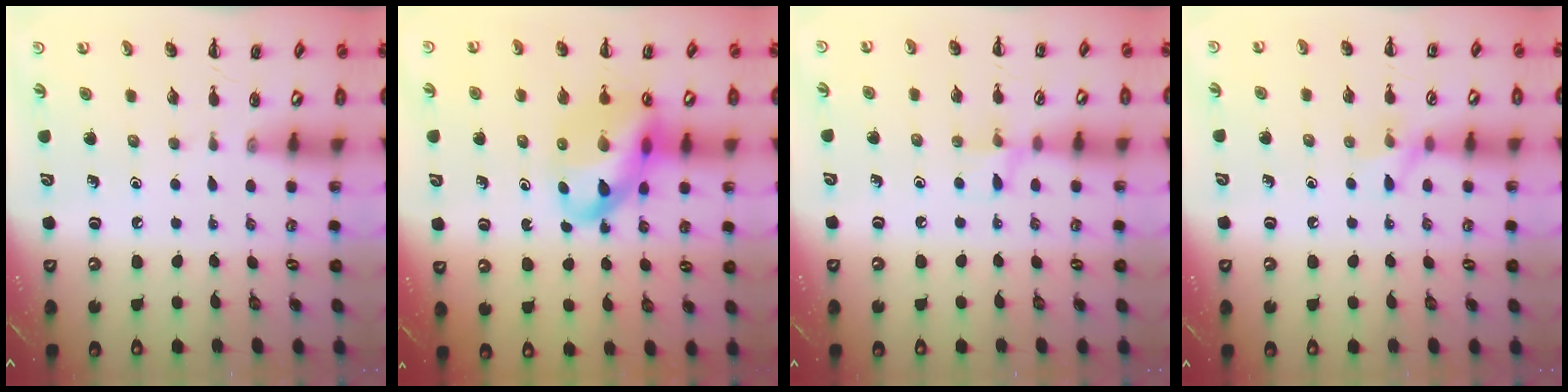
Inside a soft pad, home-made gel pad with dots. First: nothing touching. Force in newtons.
{"total": 16.1, "press": 15.5, "slide": 4.4}
{"total": 6.4, "press": 6.1, "slide": 1.9}
{"total": 6.4, "press": 6.2, "slide": 1.8}